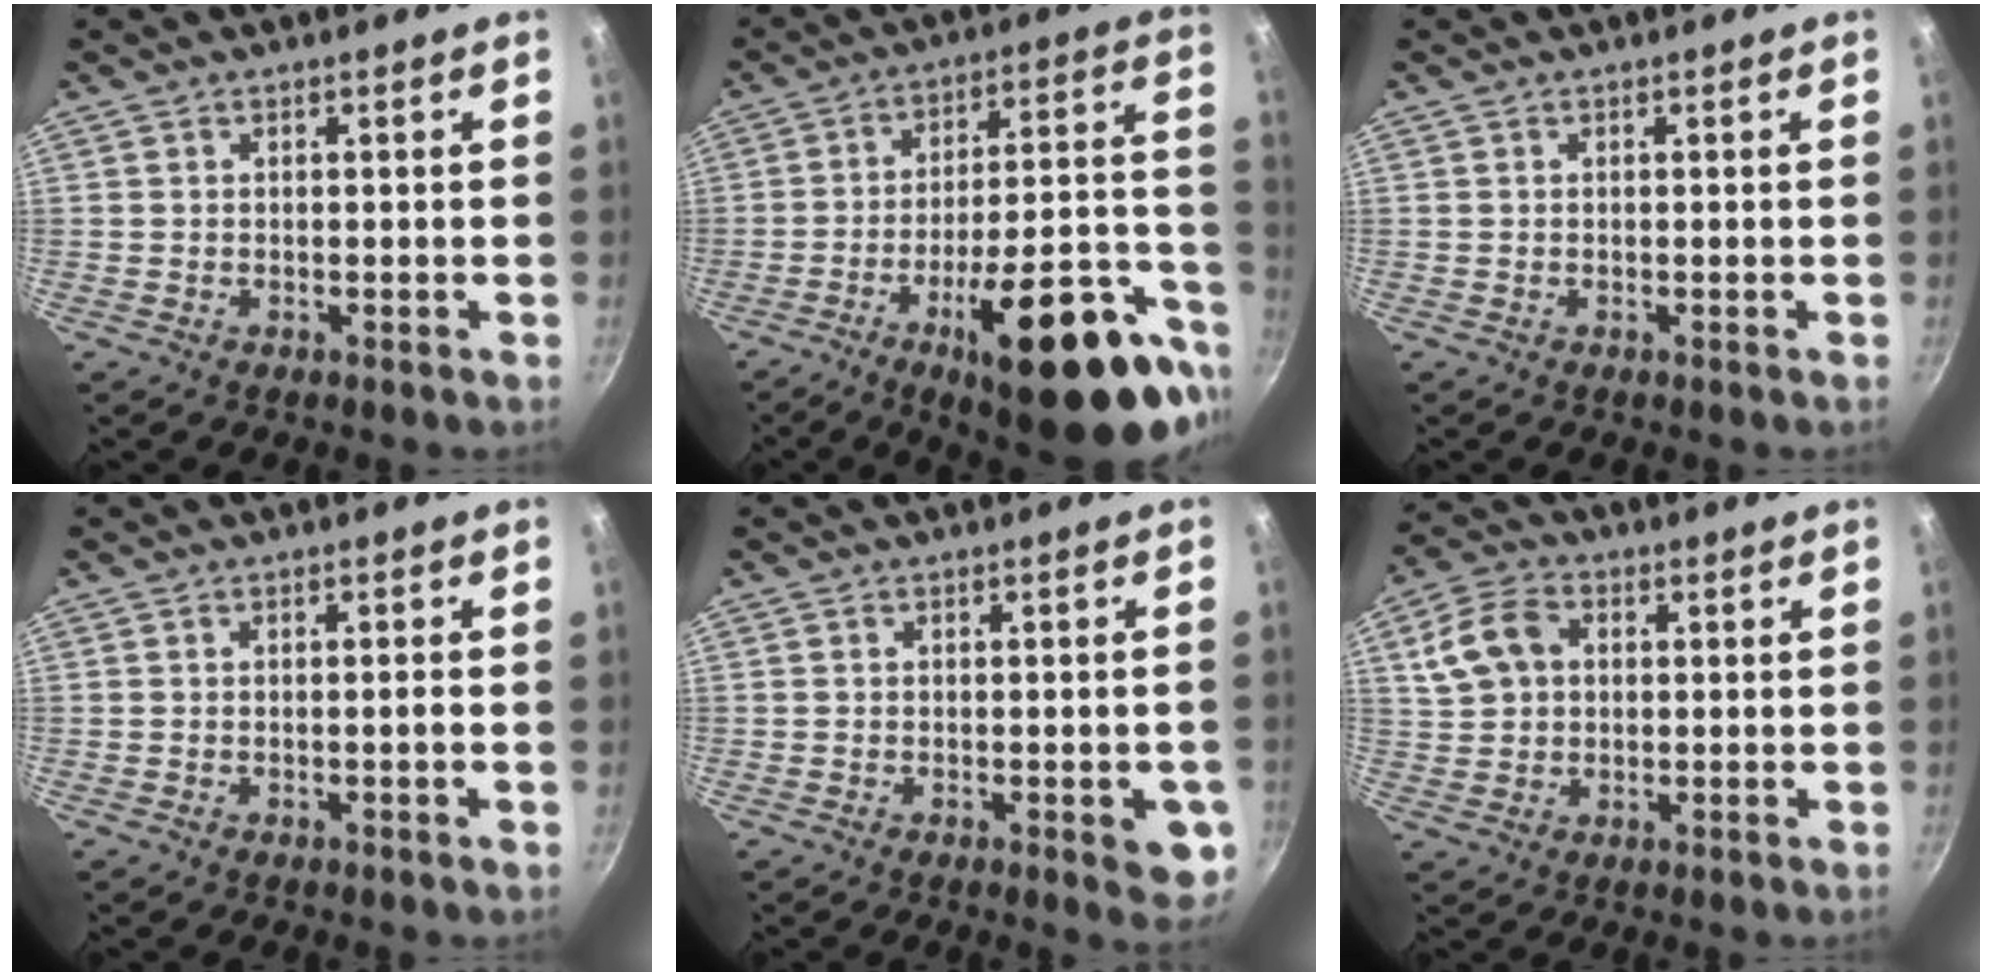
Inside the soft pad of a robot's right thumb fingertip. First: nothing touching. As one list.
[{"total": 26.9, "force": [-11.5, 9.0, 22.5], "torque": [-0.275, 0.048, -0.162]}, {"total": 0.0}, {"total": 1.0, "force": [-0.4, -0.1, 0.9], "torque": [-0.021, 0.003, -0.006]}, {"total": 5.9, "force": [-1.8, 2.1, 5.3], "torque": [-0.048, 0.000, -0.021]}, {"total": 9.3, "force": [2.2, 7.0, 5.7], "torque": [-0.099, 0.014, 0.034]}]